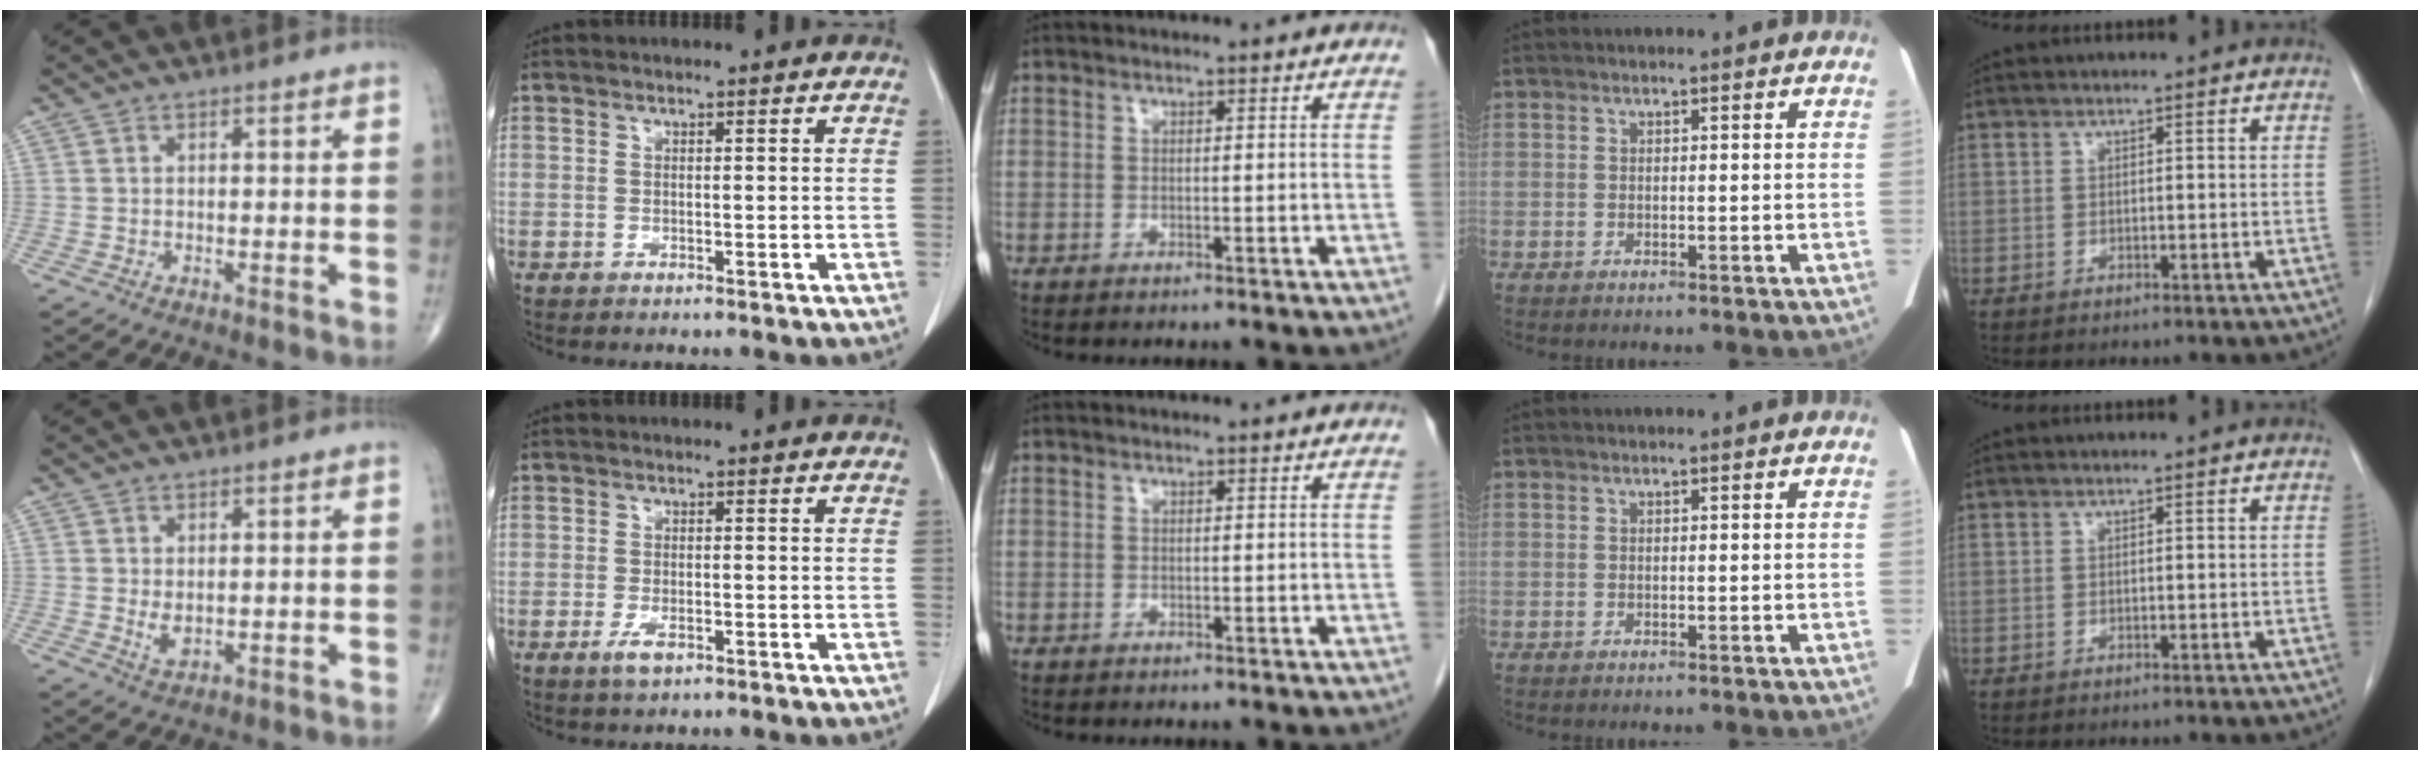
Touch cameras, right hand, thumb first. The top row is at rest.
{"thumb": {"total": 2.4, "force": [0.2, 1.4, 2.0], "torque": [-0.033, -0.008, 0.011]}, "index": {"total": 2.6, "force": [-1.4, 0.9, 2.0], "torque": [-0.040, -0.001, -0.024]}}